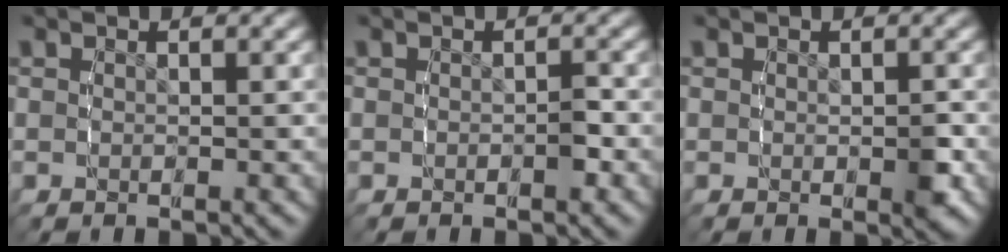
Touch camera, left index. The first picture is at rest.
{"total": 0.8, "force": [-0.4, 0.4, 0.5], "torque": [-0.004, 0.004, -0.010]}
{"total": 1.0, "force": [-0.3, 0.4, 0.8], "torque": [-0.008, -0.002, -0.001]}